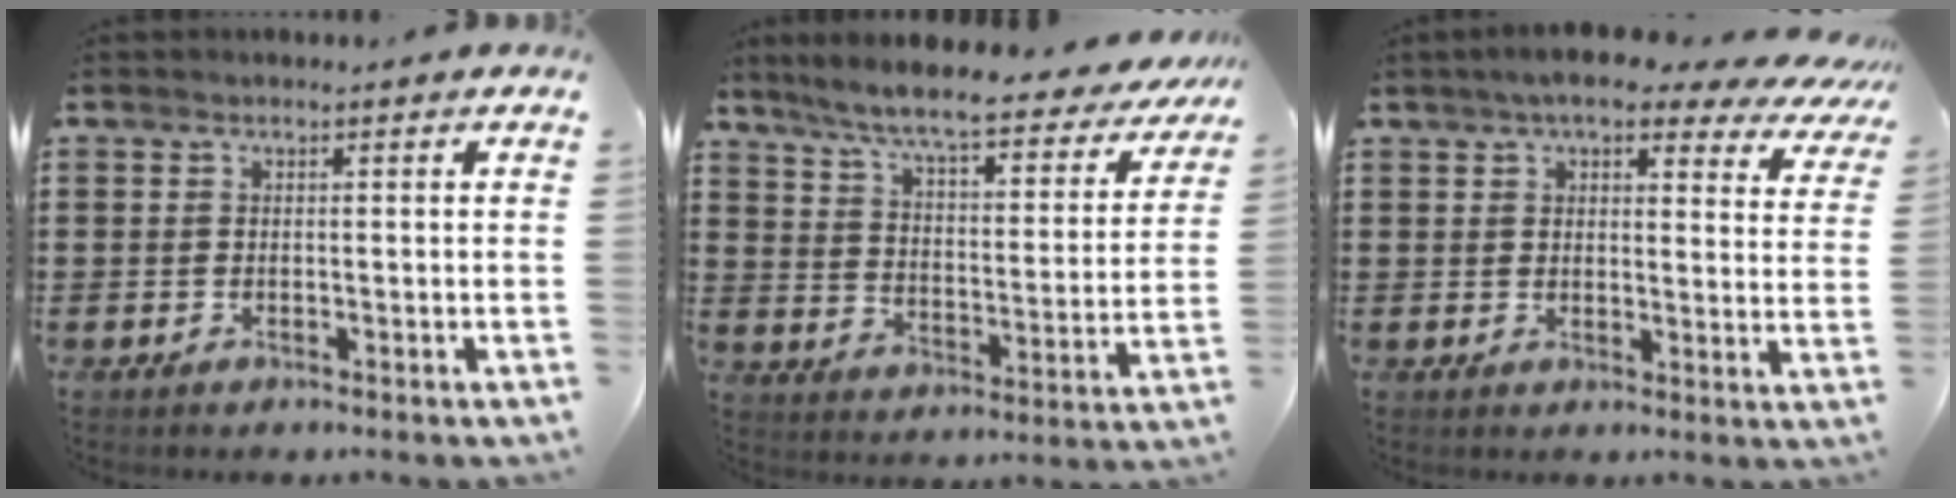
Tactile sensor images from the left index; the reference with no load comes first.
{"total": 7.5, "force": [6.4, 0.1, 3.9], "torque": [-0.101, -0.040, 0.103]}
{"total": 6.7, "force": [5.5, 1.4, 3.7], "torque": [-0.080, -0.012, 0.096]}